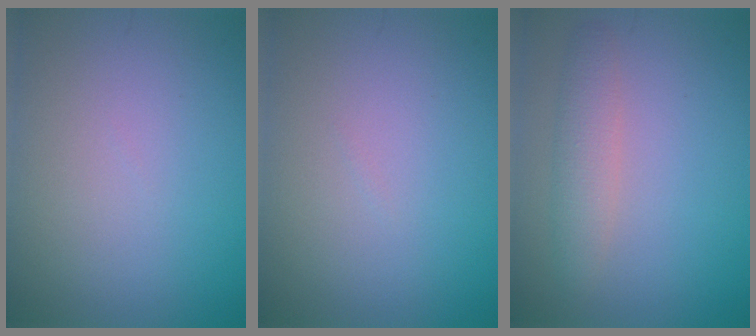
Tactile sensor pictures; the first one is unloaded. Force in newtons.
{"total": 0.0}
{"total": 2.5, "press": 2.5, "slide": 0.1}